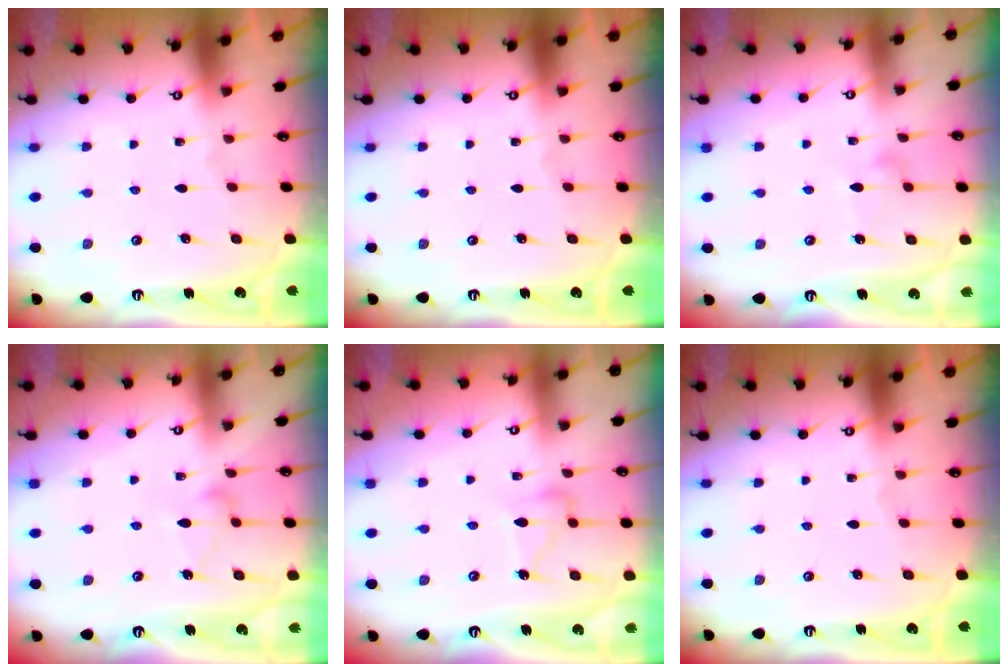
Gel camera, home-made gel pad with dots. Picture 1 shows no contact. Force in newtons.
{"total": 0.0}
{"total": 6.1, "press": 6.1, "slide": 0.3}
{"total": 6.5, "press": 6.5, "slide": 0.3}
{"total": 7.0, "press": 7.0, "slide": 0.5}
{"total": 0.0}